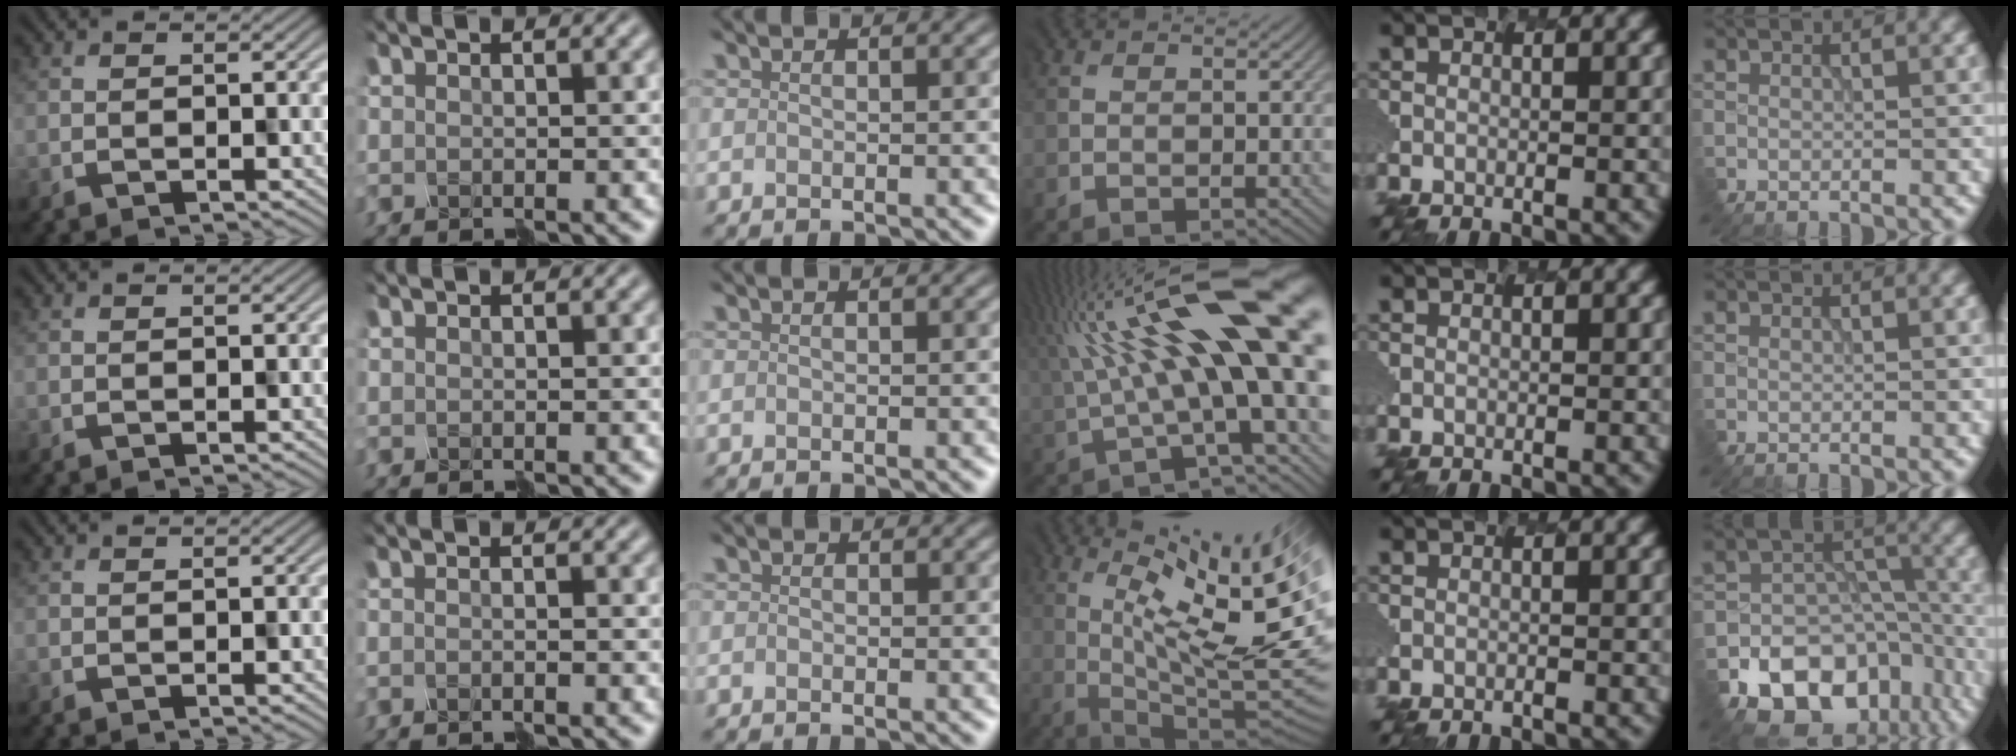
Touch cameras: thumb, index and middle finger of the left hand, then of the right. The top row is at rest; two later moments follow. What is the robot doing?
{"motion": "disassemble", "object": "hinged tin"}